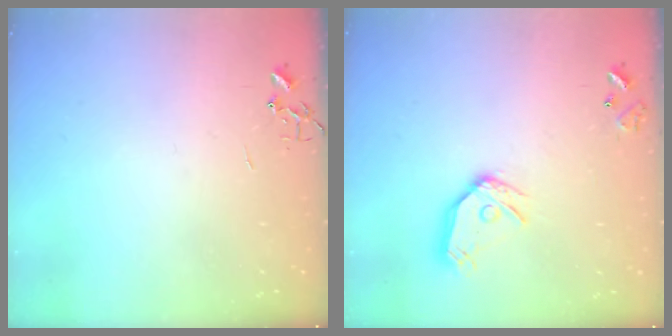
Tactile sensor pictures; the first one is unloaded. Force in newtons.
{"total": 12.3, "press": 12.2, "slide": 1.5}